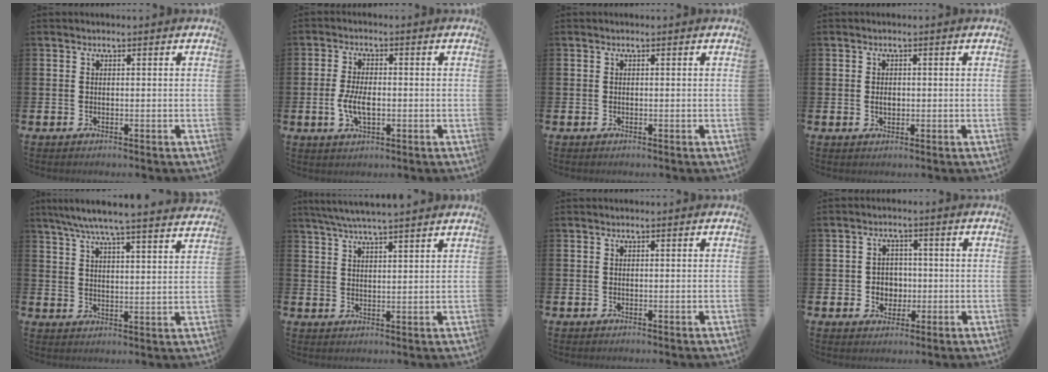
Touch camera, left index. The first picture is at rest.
{"total": 4.5, "force": [-0.6, 2.2, 3.8], "torque": [-0.069, 0.001, -0.014]}
{"total": 0.0}
{"total": 1.5, "force": [0.0, 1.0, 1.1], "torque": [-0.008, 0.001, -0.005]}
{"total": 6.9, "force": [6.5, -0.1, 2.4], "torque": [-0.071, -0.036, 0.114]}
{"total": 5.0, "force": [4.8, -0.4, 1.5], "torque": [-0.048, -0.013, 0.088]}
{"total": 0.0}
{"total": 3.1, "force": [-0.2, 3.0, 0.9], "torque": [-0.015, 0.002, -0.013]}